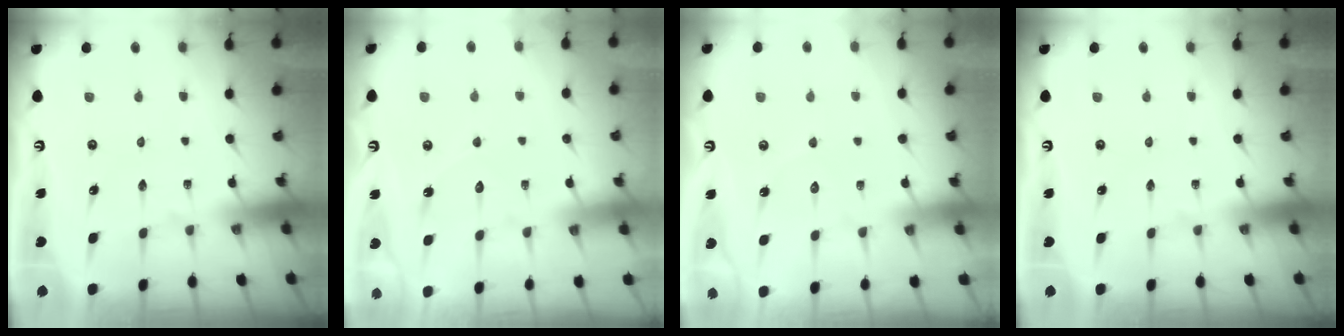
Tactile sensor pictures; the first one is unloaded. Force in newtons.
{"total": 5.8, "press": 5.8, "slide": 0.6}
{"total": 4.4, "press": 4.4, "slide": 0.5}
{"total": 0.0}